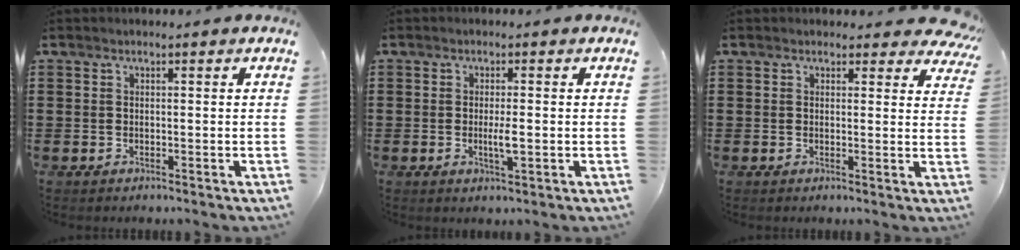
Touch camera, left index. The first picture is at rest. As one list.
[{"total": 2.8, "force": [-0.2, 0.5, 2.7], "torque": [-0.057, -0.006, -0.006]}, {"total": 2.7, "force": [2.2, 1.0, 1.0], "torque": [-0.012, -0.008, 0.038]}]